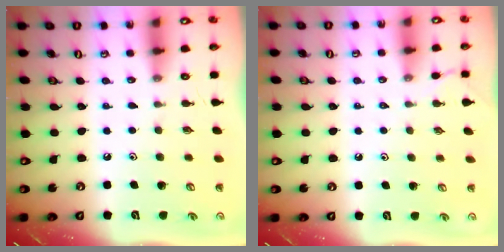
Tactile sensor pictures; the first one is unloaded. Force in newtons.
{"total": 1.8, "press": 1.8, "slide": 0.3}